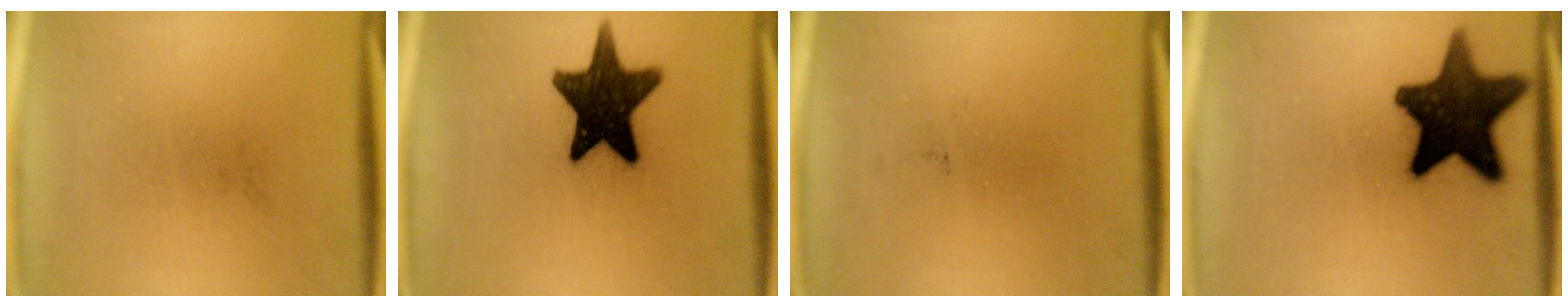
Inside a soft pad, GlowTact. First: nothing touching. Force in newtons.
{"total": 15.5}
{"total": 0.0}
{"total": 16.7}